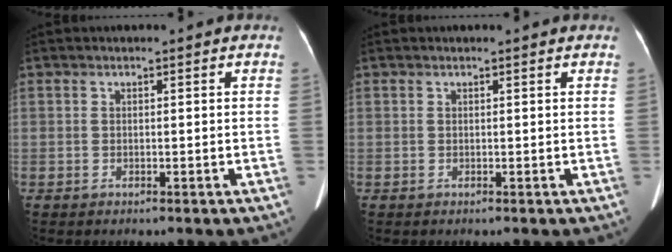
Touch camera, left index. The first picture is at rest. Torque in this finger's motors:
{"motor_torque": [-0.27, -0.33, -0.02, -0.01]}